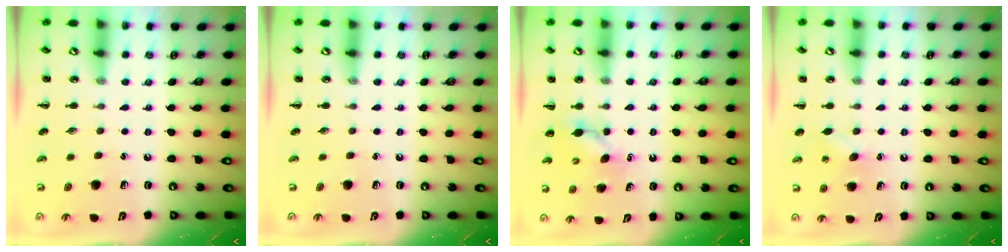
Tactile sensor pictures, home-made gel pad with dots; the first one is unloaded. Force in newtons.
{"total": 0.0}
{"total": 3.9, "press": 3.8, "slide": 1.0}
{"total": 5.5, "press": 5.3, "slide": 1.3}